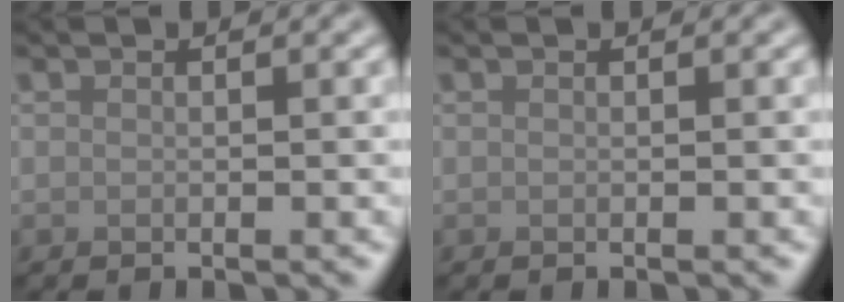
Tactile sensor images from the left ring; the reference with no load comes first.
{"total": 0.0}